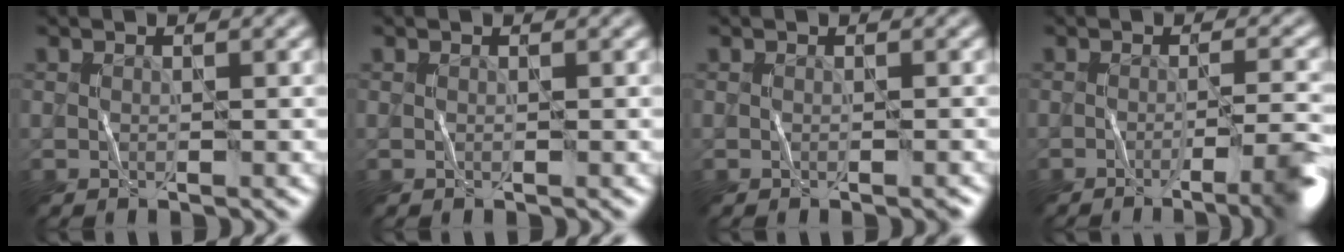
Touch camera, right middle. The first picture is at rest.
{"total": 0.0}
{"total": 0.6, "force": [-0.4, 0.1, 0.4], "torque": [-0.004, 0.000, -0.005]}
{"total": 5.4, "force": [-2.4, 1.2, 4.7], "torque": [-0.059, -0.004, -0.035]}